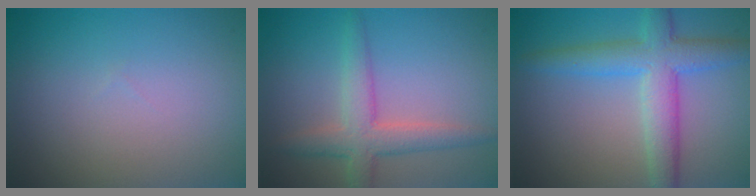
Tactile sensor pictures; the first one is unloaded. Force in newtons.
{"total": 3.9, "press": 3.9, "slide": 0.1}
{"total": 5.4, "press": 5.4, "slide": 0.1}